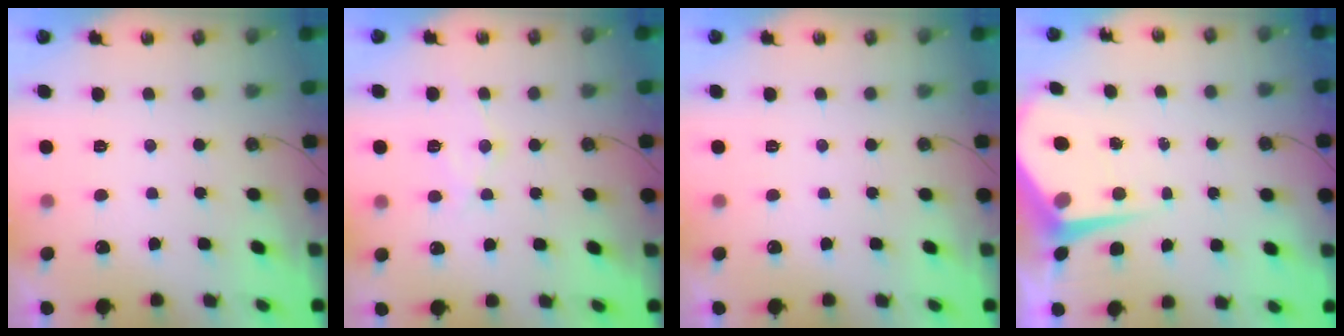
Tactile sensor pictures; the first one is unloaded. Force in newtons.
{"total": 9.2, "press": 9.1, "slide": 0.7}
{"total": 0.0}
{"total": 6.6, "press": 6.6, "slide": 0.5}